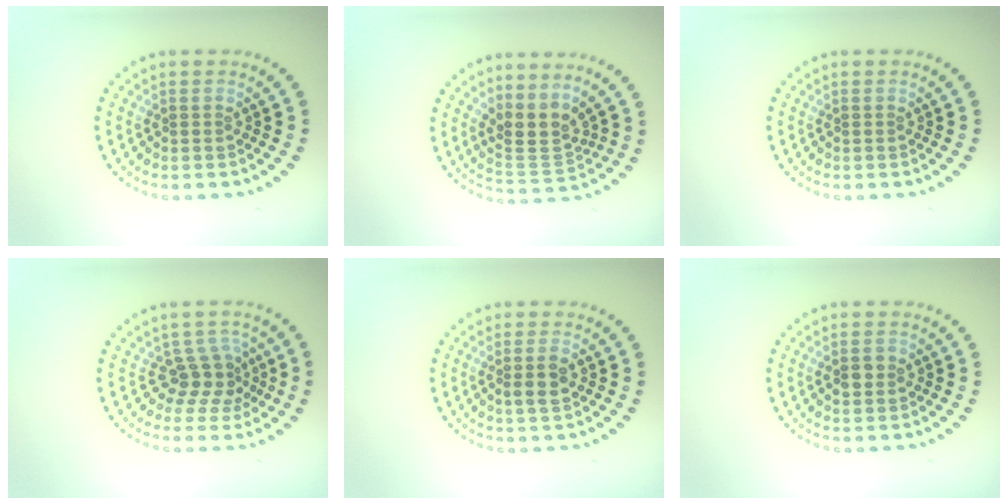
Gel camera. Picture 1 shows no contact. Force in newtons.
{"total": 3.1, "press": 2.2, "slide": 2.2}
{"total": 0.0}
{"total": 2.9, "press": 2.1, "slide": 2.0}
{"total": 1.7, "press": 1.6, "slide": 0.5}
{"total": 1.8, "press": 1.8, "slide": 0.1}